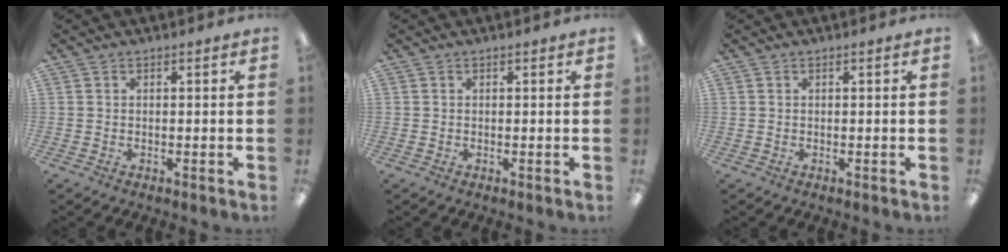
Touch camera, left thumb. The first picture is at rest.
{"total": 0.0}
{"total": 0.0}